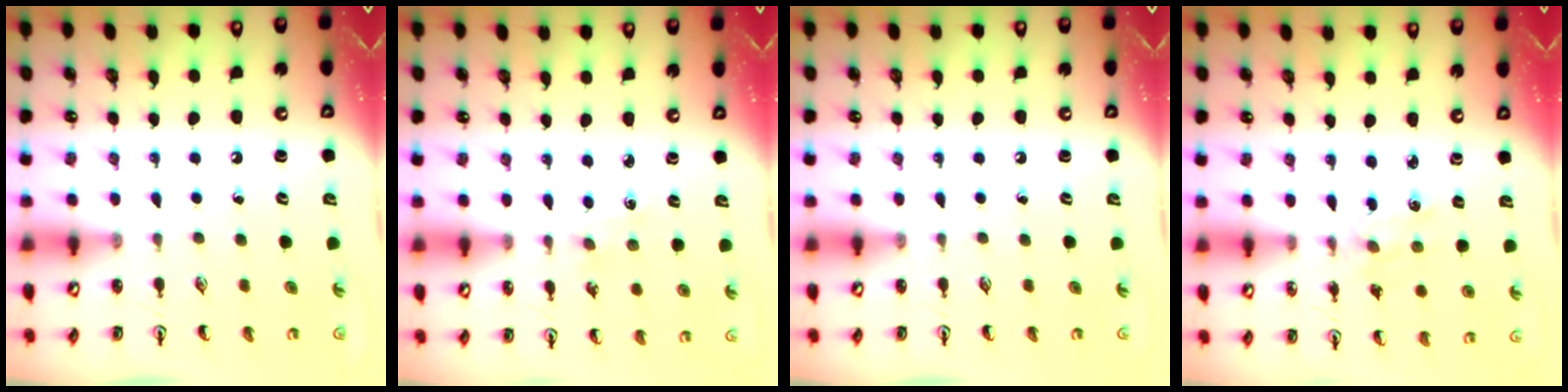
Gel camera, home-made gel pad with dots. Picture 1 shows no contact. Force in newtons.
{"total": 1.2, "press": 1.2, "slide": 0.3}
{"total": 0.0}
{"total": 2.0, "press": 1.9, "slide": 0.4}